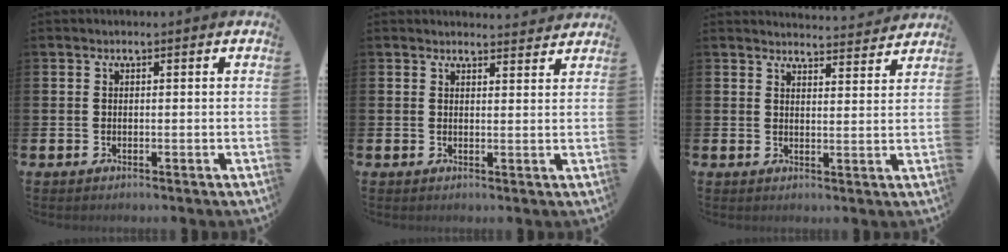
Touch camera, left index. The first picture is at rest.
{"total": 2.4, "force": [2.4, 0.3, 0.0], "torque": [0.005, -0.017, 0.042]}
{"total": 4.0, "force": [4.0, 0.1, -0.1], "torque": [0.002, -0.031, 0.070]}